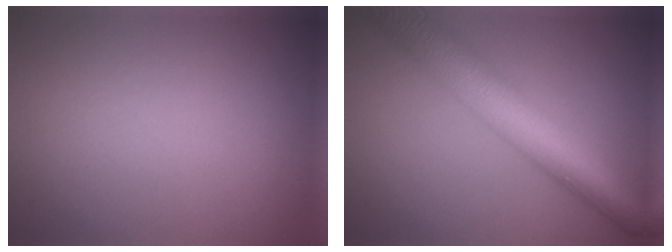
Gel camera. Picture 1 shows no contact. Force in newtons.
{"total": 8.5, "press": 8.5, "slide": 0.3}